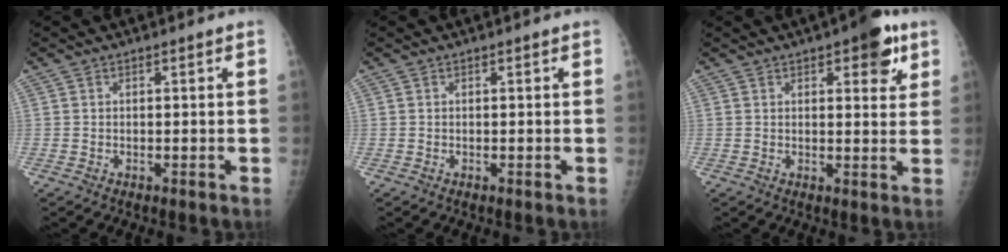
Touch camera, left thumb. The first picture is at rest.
{"total": 0.0}
{"total": 7.5, "force": [3.8, 3.0, 5.7], "torque": [-0.049, -0.012, 0.042]}